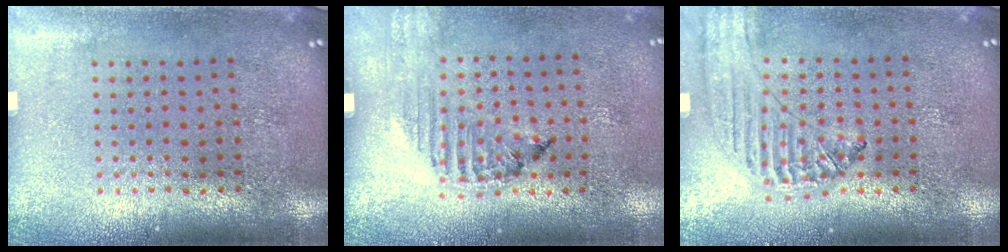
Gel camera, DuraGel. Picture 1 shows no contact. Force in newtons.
{"total": 1.2, "press": 1.2, "slide": 0.2}
{"total": 0.8, "press": 0.8, "slide": 0.1}